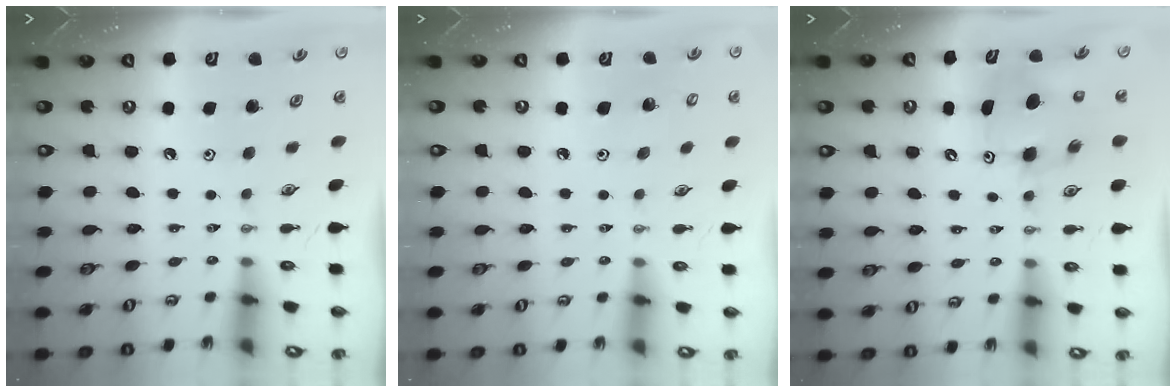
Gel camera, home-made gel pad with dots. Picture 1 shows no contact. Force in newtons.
{"total": 4.4, "press": 4.3, "slide": 0.8}
{"total": 8.1, "press": 7.8, "slide": 2.1}